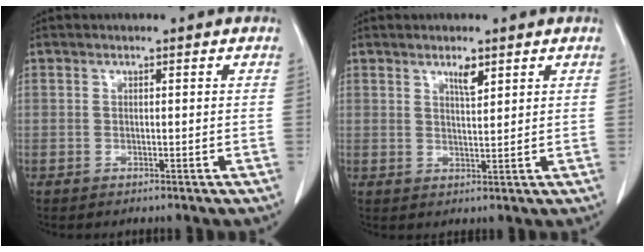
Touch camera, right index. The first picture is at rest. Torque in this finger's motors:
{"motor_torque": [-0.04, 0.24, 0.08, 0.01]}